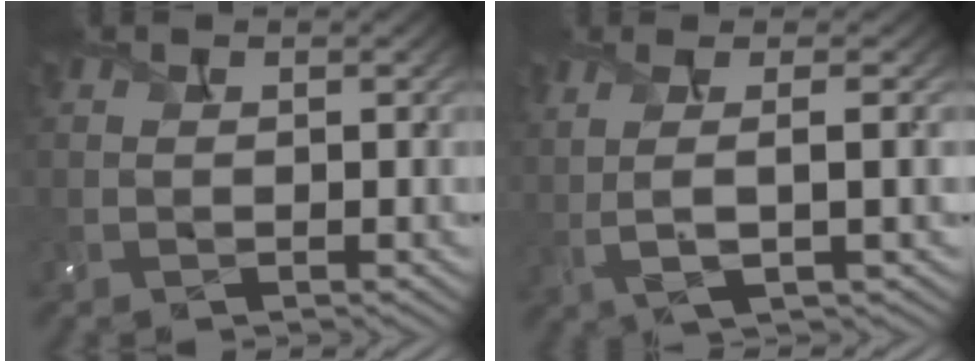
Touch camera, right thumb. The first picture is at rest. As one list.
[{"total": 4.7, "force": [0.7, 0.7, 4.6], "torque": [-0.094, 0.008, 0.013]}]